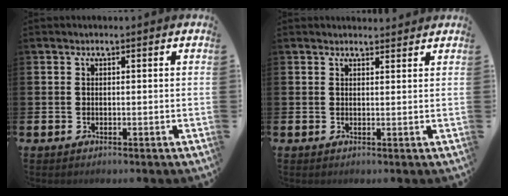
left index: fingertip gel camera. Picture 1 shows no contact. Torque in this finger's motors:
{"motor_torque": [0.85, -1.18, 0.04, 0.01]}